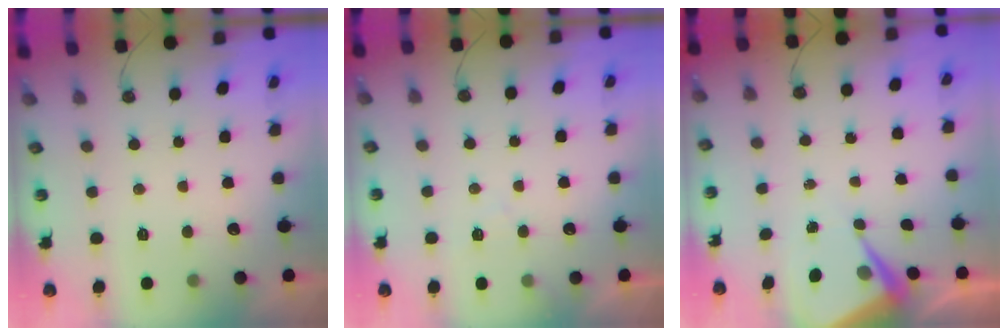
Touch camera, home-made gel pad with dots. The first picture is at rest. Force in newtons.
{"total": 5.4, "press": 5.3, "slide": 0.7}
{"total": 6.7, "press": 6.7, "slide": 0.3}